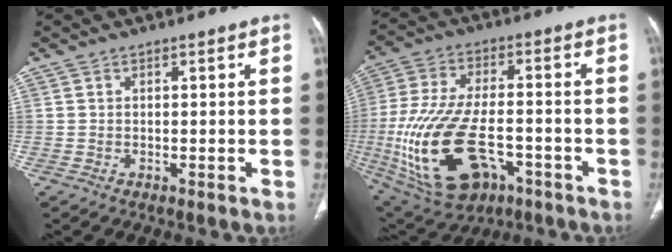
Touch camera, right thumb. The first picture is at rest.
{"total": 22.9, "force": [-7.2, 12.4, 17.9], "torque": [-0.386, 0.009, -0.105]}